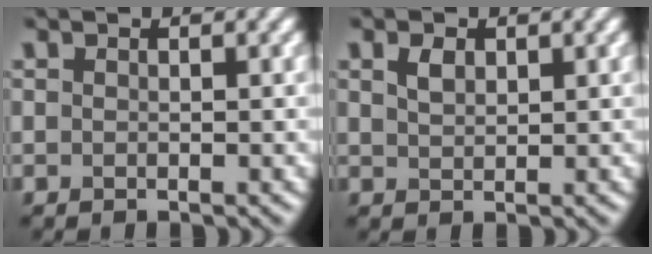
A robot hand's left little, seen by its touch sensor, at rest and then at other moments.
{"total": 1.5, "force": [0.8, 0.9, 0.9], "torque": [-0.018, 0.002, 0.018]}